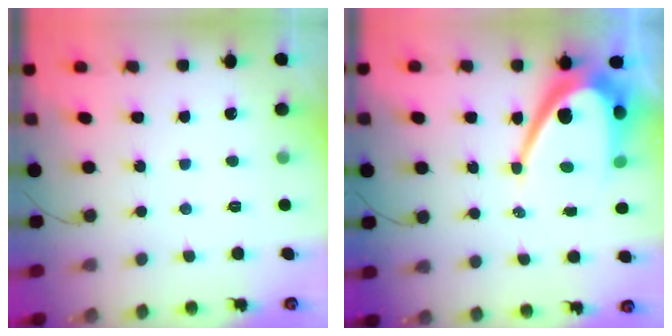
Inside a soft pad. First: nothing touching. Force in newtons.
{"total": 14.9, "press": 14.9, "slide": 1.3}